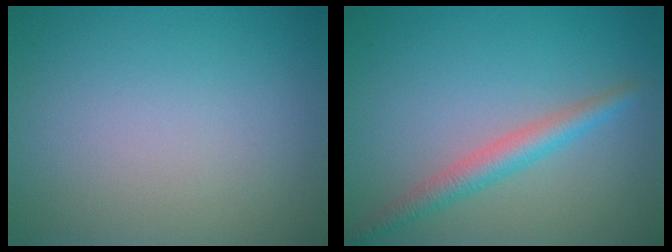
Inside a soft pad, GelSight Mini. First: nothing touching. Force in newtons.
{"total": 2.9, "press": 2.9, "slide": 0.2}